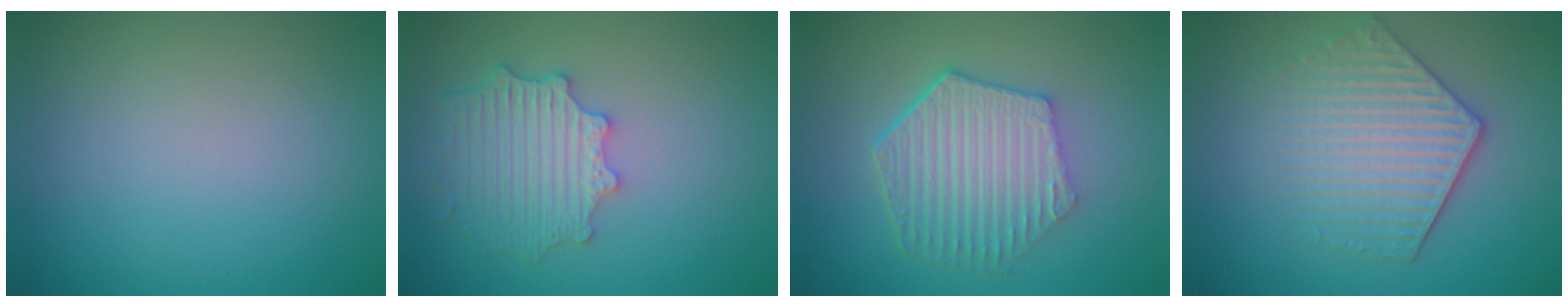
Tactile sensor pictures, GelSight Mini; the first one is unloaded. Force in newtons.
{"total": 4.5, "press": 4.0, "slide": 2.1}
{"total": 6.1, "press": 4.6, "slide": 4.1}
{"total": 4.4, "press": 3.8, "slide": 2.3}